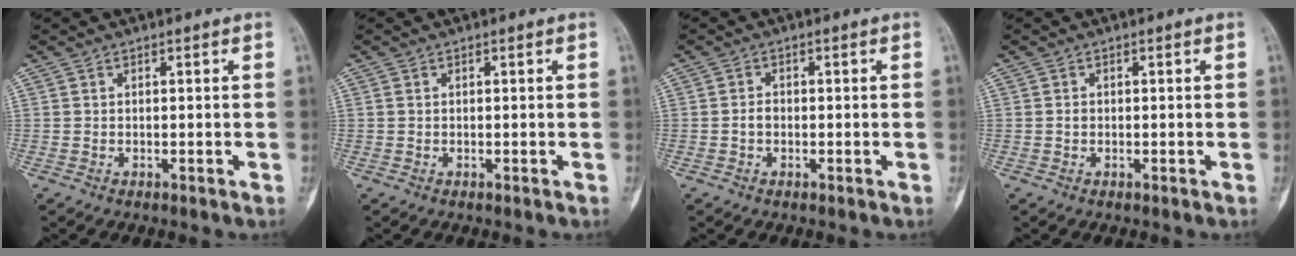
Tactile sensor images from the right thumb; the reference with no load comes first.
{"total": 0.0}
{"total": 1.5, "force": [-0.4, 1.1, 1.0], "torque": [-0.013, 0.005, -0.009]}
{"total": 0.6, "force": [-0.1, 0.5, 0.3], "torque": [-0.006, 0.002, -0.002]}